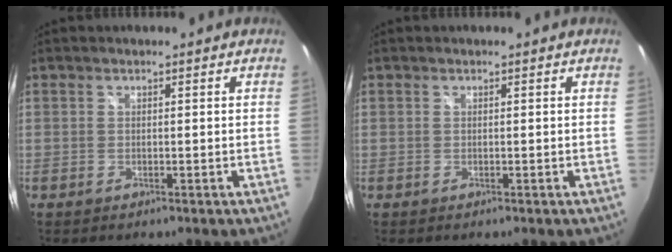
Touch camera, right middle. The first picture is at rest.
{"total": 0.0}